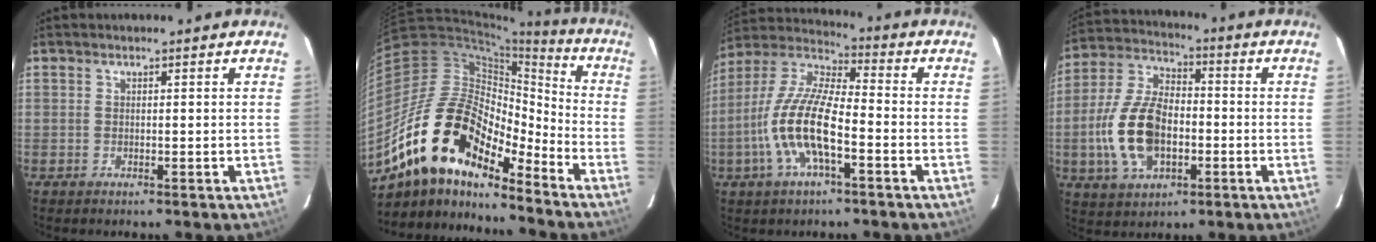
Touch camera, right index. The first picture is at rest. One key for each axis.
{"total": 20.6, "fx": -14.6, "fy": 7.6, "fz": 12.3, "tx": -0.217, "ty": -0.012, "tz": -0.284}
{"total": 14.7, "fx": -4.9, "fy": 4.5, "fz": 13.1, "tx": -0.272, "ty": -0.001, "tz": -0.099}
{"total": 15.4, "fx": -3.5, "fy": 9.0, "fz": 12.0, "tx": -0.254, "ty": 0.010, "tz": -0.056}